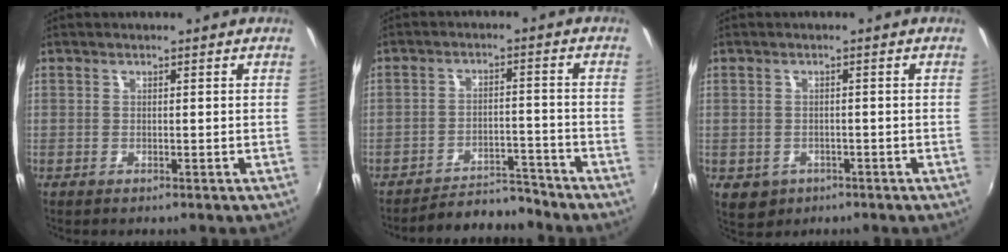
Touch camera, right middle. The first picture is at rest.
{"total": 8.4, "force": [-8.2, 1.2, 1.1], "torque": [-0.038, 0.011, -0.120]}
{"total": 4.3, "force": [-1.7, 3.6, 1.8], "torque": [-0.040, -0.008, -0.019]}